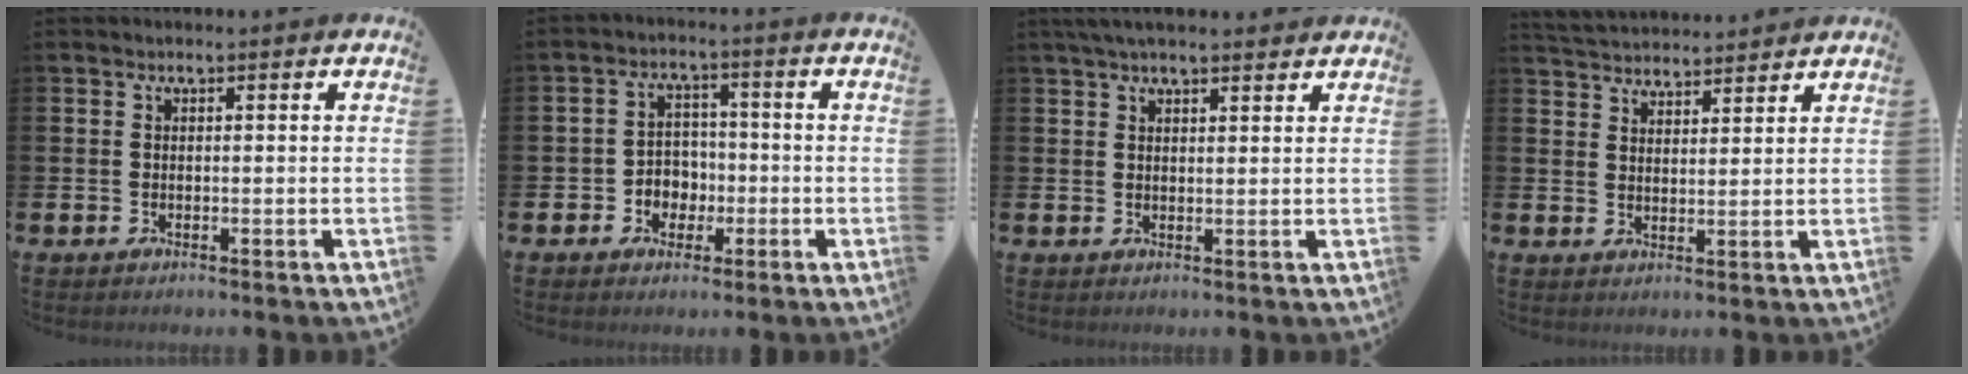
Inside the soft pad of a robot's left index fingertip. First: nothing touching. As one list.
[{"total": 3.6, "force": [-1.1, 3.3, 0.9], "torque": [-0.028, 0.003, -0.028]}, {"total": 3.5, "force": [3.1, 0.7, 1.4], "torque": [-0.033, -0.003, 0.058]}, {"total": 4.1, "force": [4.0, 0.5, -0.1], "torque": [-0.016, -0.020, 0.075]}]